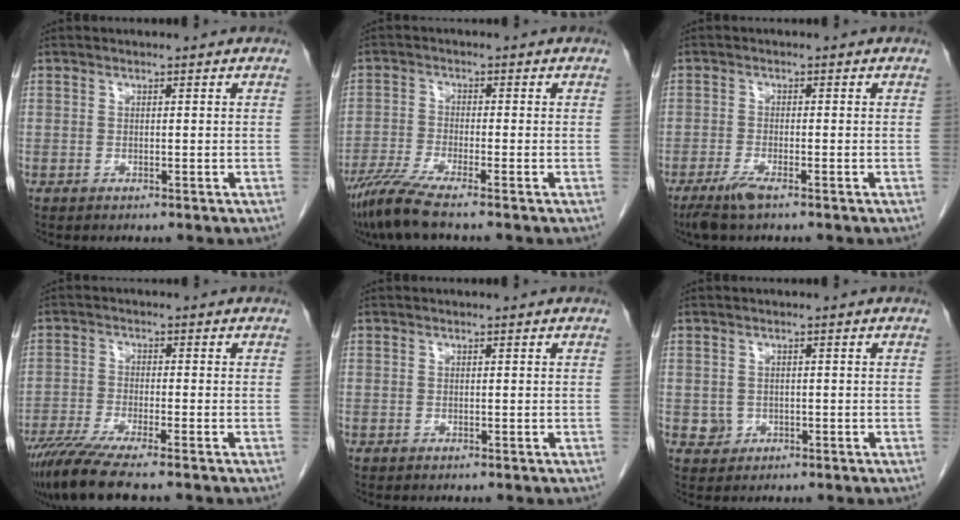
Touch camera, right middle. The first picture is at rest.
{"total": 6.4, "force": [-5.2, -0.8, 3.8], "torque": [-0.073, -0.023, -0.100]}
{"total": 3.2, "force": [-2.3, 0.2, 2.3], "torque": [-0.054, -0.008, -0.046]}
{"total": 8.6, "force": [-6.9, -0.2, 5.1], "torque": [-0.085, -0.025, -0.119]}
{"total": 0.0}
{"total": 1.7, "force": [-0.3, 1.6, 0.4], "torque": [-0.004, 0.004, 0.001]}